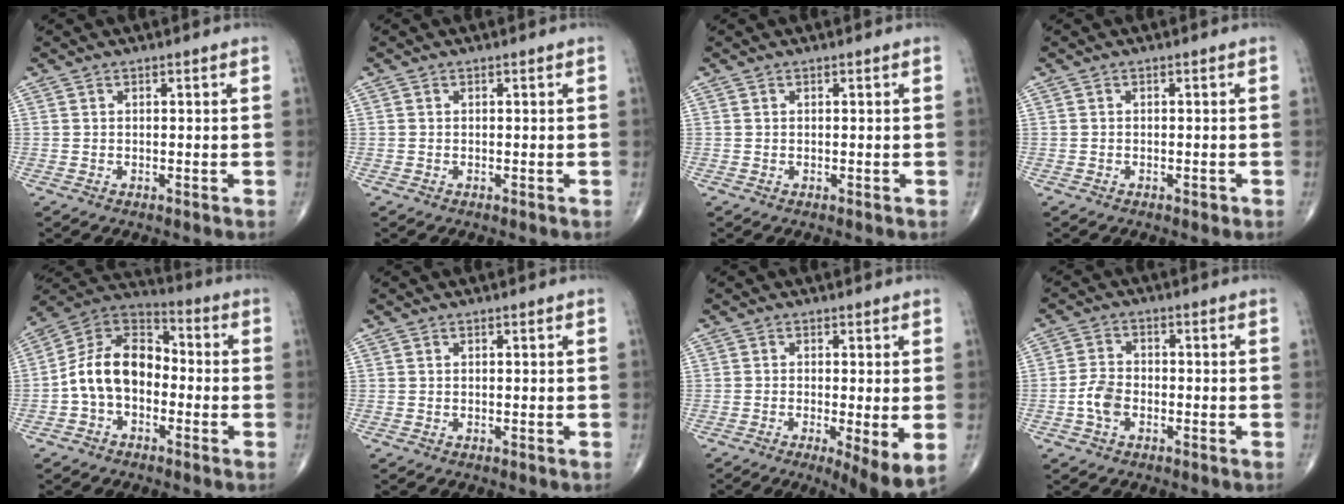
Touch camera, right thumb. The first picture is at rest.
{"total": 0.0}
{"total": 0.0}
{"total": 0.6, "force": [-0.4, 0.4, 0.3], "torque": [-0.002, 0.001, -0.007]}
{"total": 13.1, "force": [-2.4, 9.0, 9.2], "torque": [-0.145, 0.046, -0.058]}
{"total": 0.0}
{"total": 7.4, "force": [-1.8, 1.6, 6.9], "torque": [-0.111, -0.022, -0.030]}
{"total": 4.5, "force": [-1.7, 2.9, 3.0], "torque": [-0.060, 0.013, -0.037]}